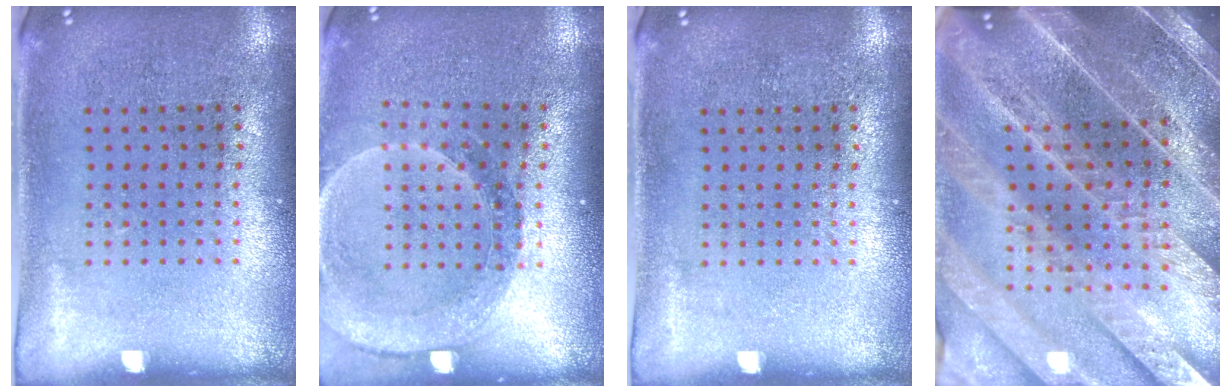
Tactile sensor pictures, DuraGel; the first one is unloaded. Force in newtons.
{"total": 1.6, "press": 1.6, "slide": 0.2}
{"total": 0.0}
{"total": 4.4, "press": 4.0, "slide": 2.0}